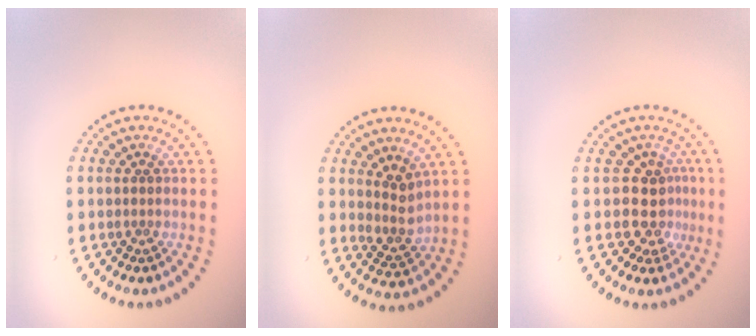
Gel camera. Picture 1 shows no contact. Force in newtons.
{"total": 2.5, "press": 2.0, "slide": 1.6}
{"total": 3.4, "press": 2.8, "slide": 1.9}